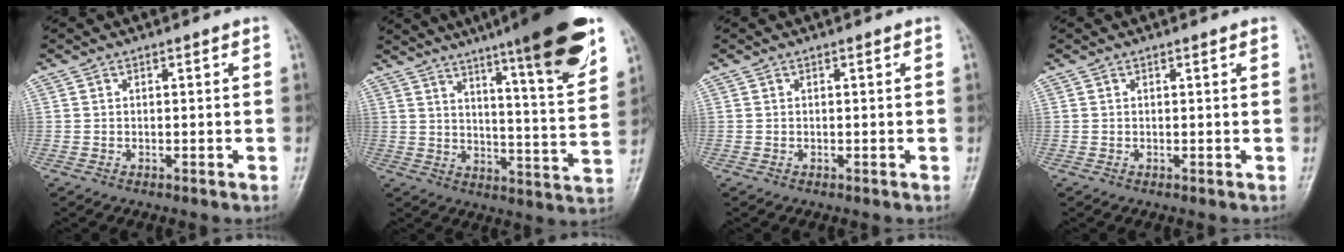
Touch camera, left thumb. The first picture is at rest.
{"total": 20.4, "force": [12.9, 2.3, 15.6], "torque": [-0.205, -0.055, 0.184]}
{"total": 0.0}
{"total": 0.6, "force": [0.4, 0.0, 0.4], "torque": [-0.007, 0.001, 0.005]}